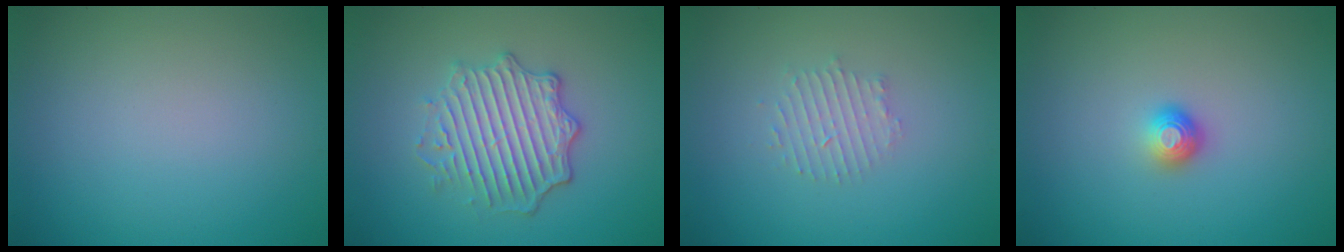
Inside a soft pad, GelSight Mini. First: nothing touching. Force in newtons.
{"total": 4.5, "press": 4.0, "slide": 2.0}
{"total": 1.8, "press": 1.7, "slide": 0.4}
{"total": 1.5, "press": 1.1, "slide": 1.0}